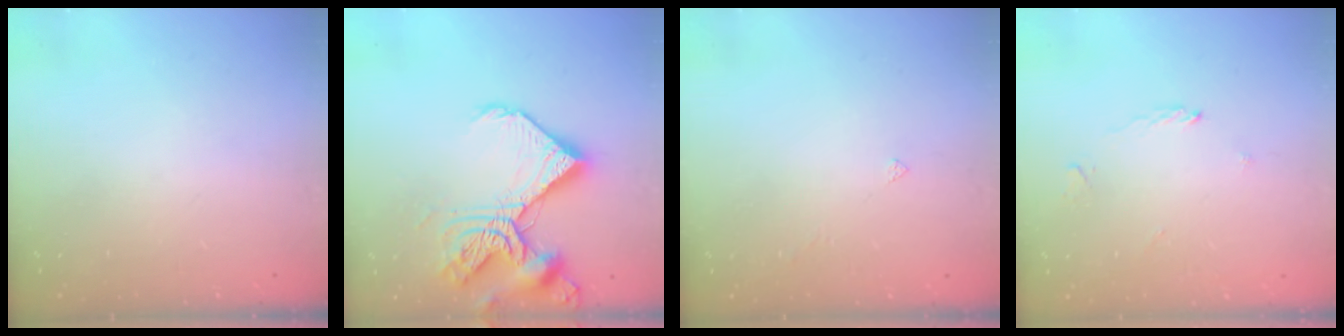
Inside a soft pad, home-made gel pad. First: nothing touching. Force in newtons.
{"total": 16.8, "press": 16.7, "slide": 1.7}
{"total": 1.5, "press": 1.4, "slide": 0.3}
{"total": 2.0, "press": 2.0, "slide": 0.2}